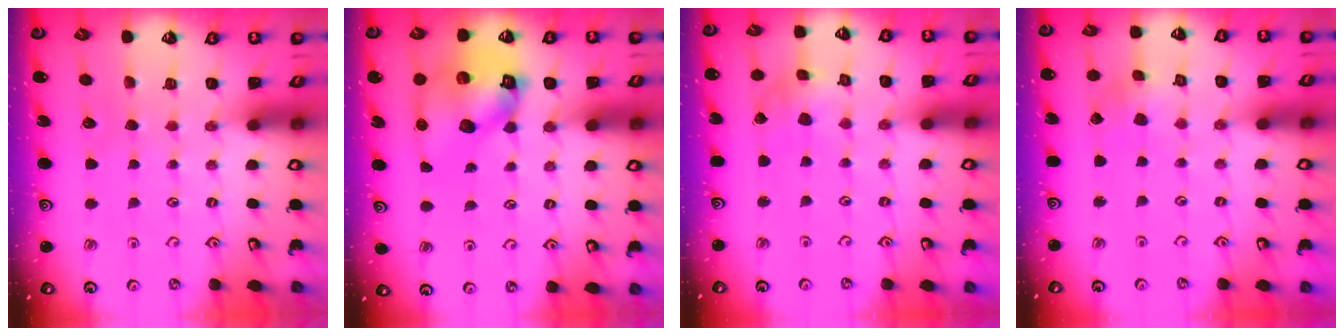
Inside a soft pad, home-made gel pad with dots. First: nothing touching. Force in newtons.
{"total": 14.6, "press": 14.4, "slide": 2.2}
{"total": 2.8, "press": 2.8, "slide": 0.1}
{"total": 2.2, "press": 2.2, "slide": 0.2}